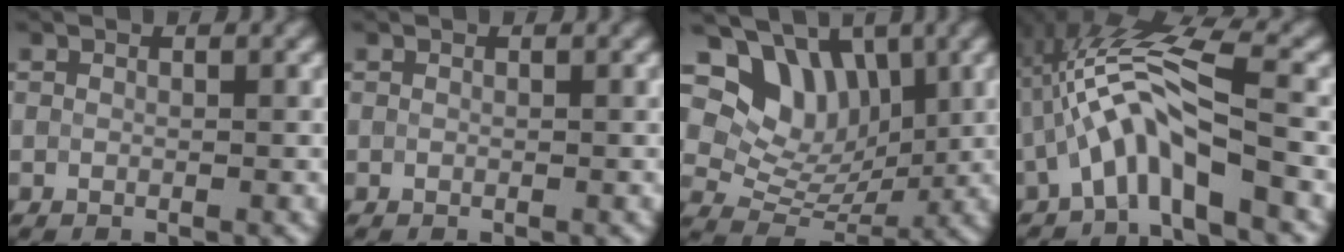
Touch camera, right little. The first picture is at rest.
{"total": 0.0}
{"total": 7.8, "force": [4.2, 5.3, 4.0], "torque": [-0.063, 0.002, 0.060]}
{"total": 6.2, "force": [-1.4, 1.0, 5.9], "torque": [-0.114, 0.018, -0.031]}